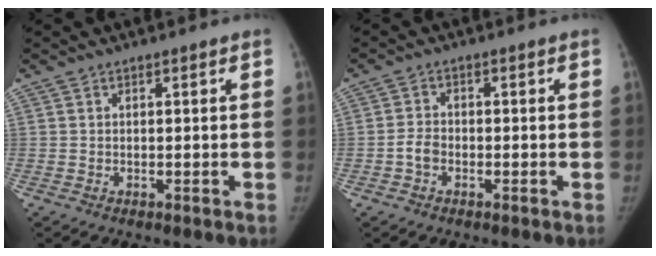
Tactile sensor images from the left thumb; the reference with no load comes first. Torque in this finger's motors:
{"motor_torque": [-0.02, 0.02, 0.03, 0.06, 0.00]}